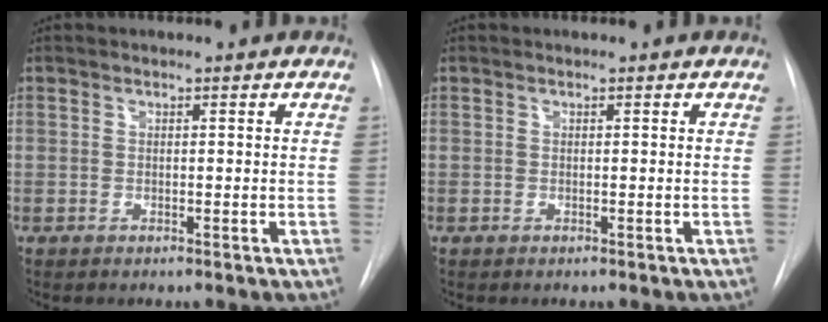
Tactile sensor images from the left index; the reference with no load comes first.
{"total": 0.0}